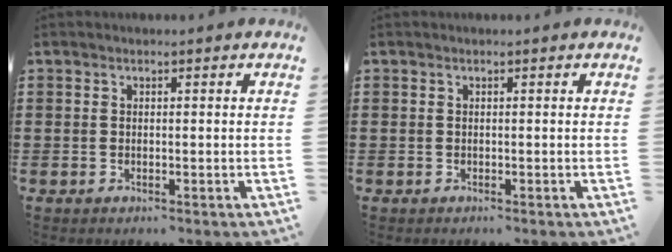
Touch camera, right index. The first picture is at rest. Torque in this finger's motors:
{"motor_torque": [-0.02, -0.02, -0.02, -0.05]}